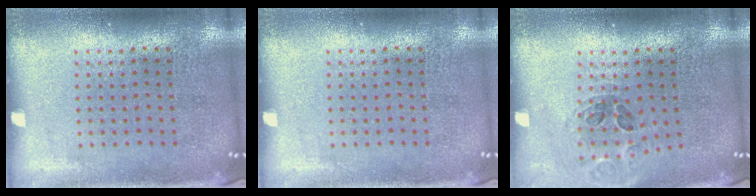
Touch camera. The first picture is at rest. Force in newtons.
{"total": 0.0}
{"total": 1.0, "press": 1.0, "slide": 0.1}